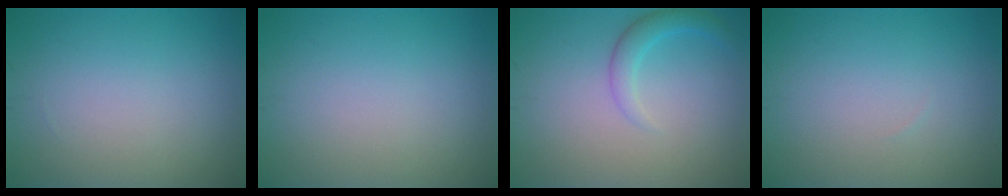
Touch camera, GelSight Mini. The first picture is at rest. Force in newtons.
{"total": 0.0}
{"total": 2.2, "press": 2.2, "slide": 0.1}
{"total": 0.0}